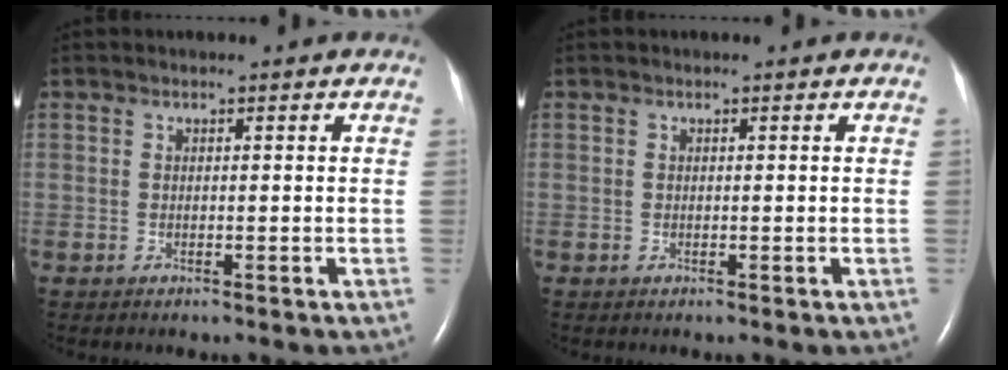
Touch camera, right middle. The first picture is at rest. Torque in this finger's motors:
{"motor_torque": [0.00, 0.00, 0.00, 0.00]}